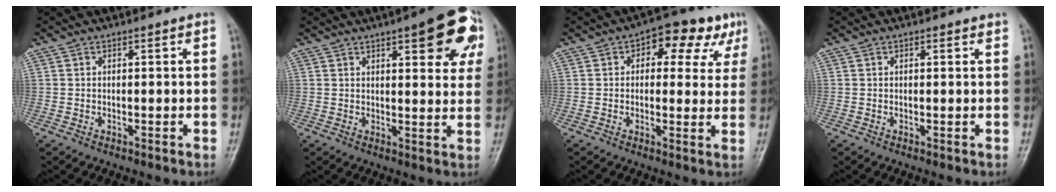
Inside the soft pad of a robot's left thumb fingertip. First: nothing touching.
{"total": 13.5, "force": [6.3, 4.6, 11.1], "torque": [-0.096, -0.013, 0.071]}
{"total": 11.0, "force": [4.6, 6.3, 7.7], "torque": [-0.048, 0.011, 0.052]}
{"total": 0.7, "force": [0.5, 0.3, 0.5], "torque": [-0.007, -0.002, 0.004]}